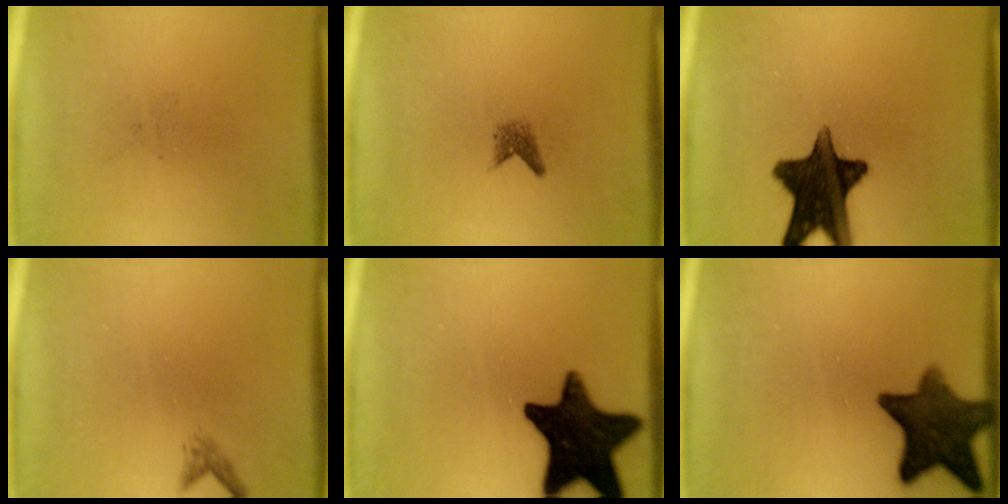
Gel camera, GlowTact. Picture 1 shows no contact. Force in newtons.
{"total": 1.5}
{"total": 14.8}
{"total": 1.0}
{"total": 18.1}
{"total": 12.1}